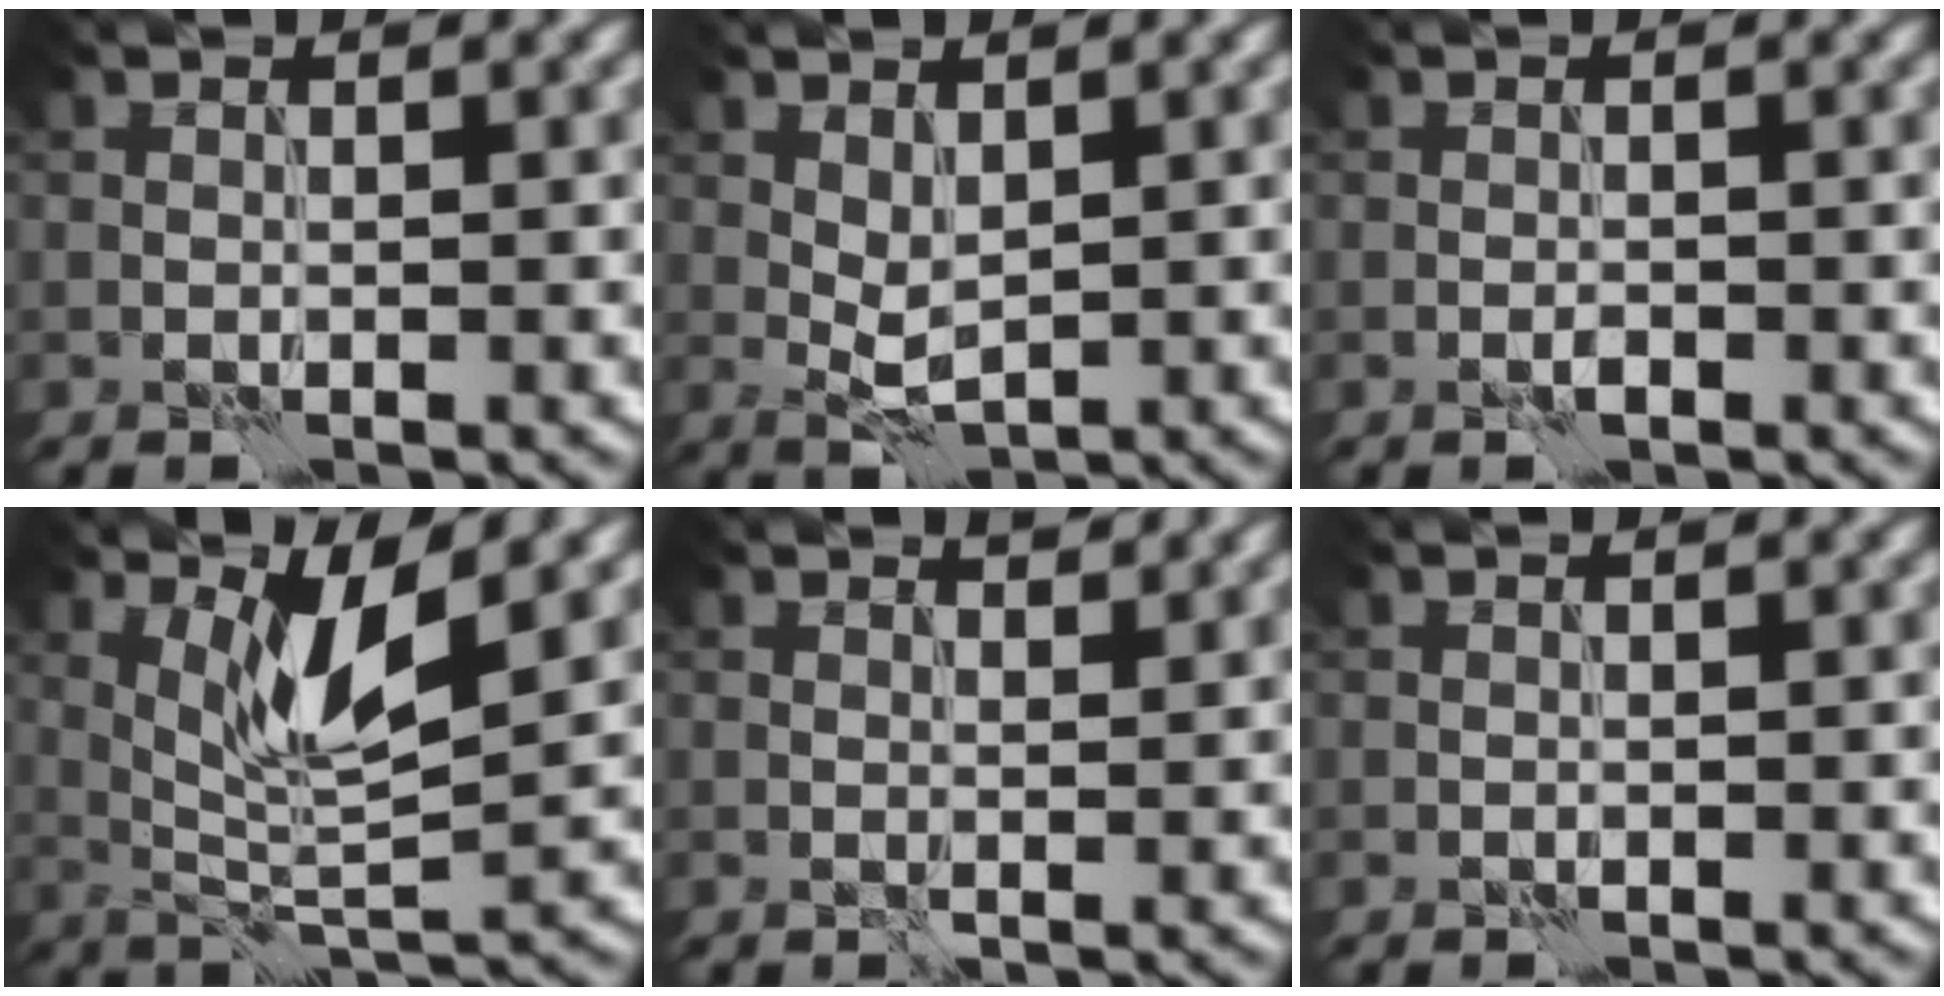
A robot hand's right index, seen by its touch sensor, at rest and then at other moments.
{"total": 2.2, "force": [0.8, 1.1, 1.7], "torque": [-0.038, -0.002, 0.019]}
{"total": 0.7, "force": [-0.4, 0.2, 0.5], "torque": [-0.010, 0.001, -0.008]}
{"total": 5.1, "force": [2.1, 0.9, 4.5], "torque": [-0.092, -0.009, 0.044]}
{"total": 1.3, "force": [1.2, 0.2, 0.5], "torque": [-0.012, -0.005, 0.017]}
{"total": 0.0}